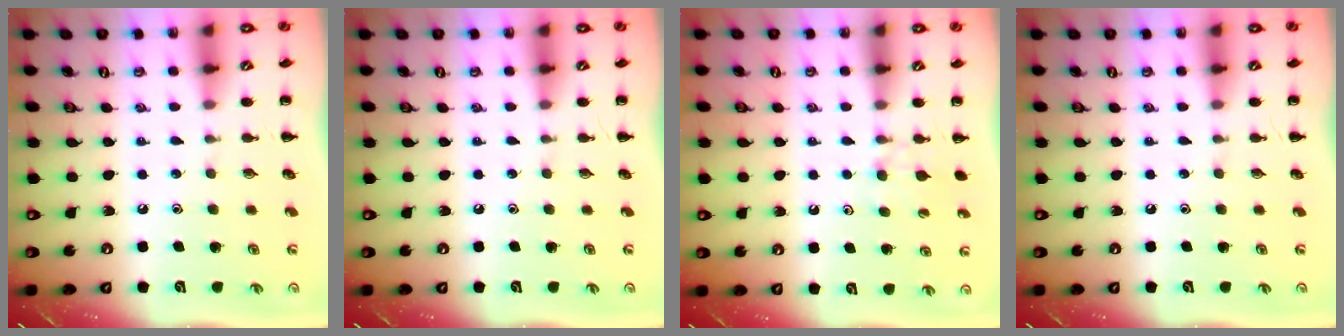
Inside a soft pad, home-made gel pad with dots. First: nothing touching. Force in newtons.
{"total": 0.0}
{"total": 5.7, "press": 5.5, "slide": 1.7}
{"total": 0.0}